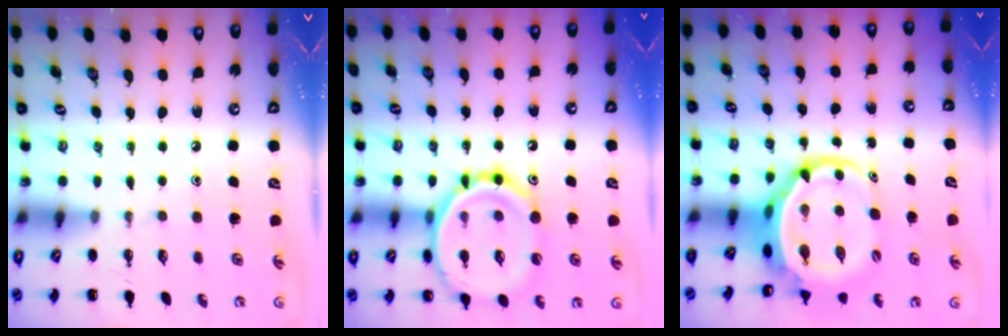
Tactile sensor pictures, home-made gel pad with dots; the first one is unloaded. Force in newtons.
{"total": 19.4, "press": 19.2, "slide": 2.5}
{"total": 7.2, "press": 7.0, "slide": 1.8}